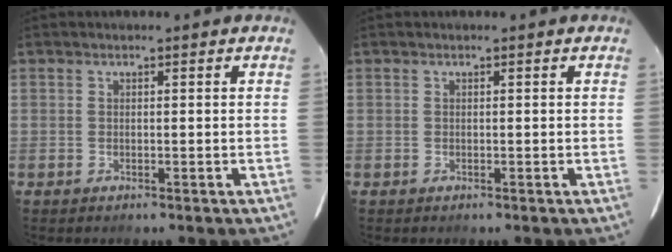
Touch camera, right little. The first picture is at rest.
{"total": 0.0}